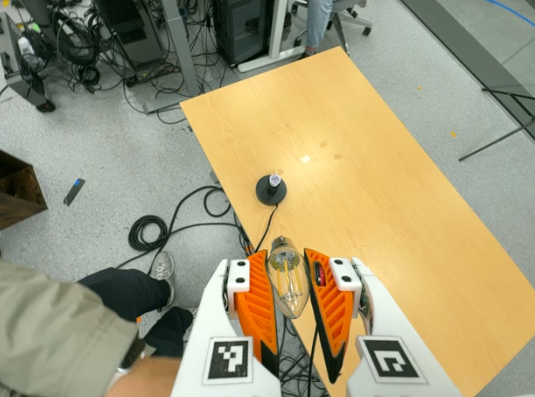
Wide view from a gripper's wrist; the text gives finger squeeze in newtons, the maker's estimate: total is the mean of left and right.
{"total": 21.2, "left": 23.8, "right": 18.5}